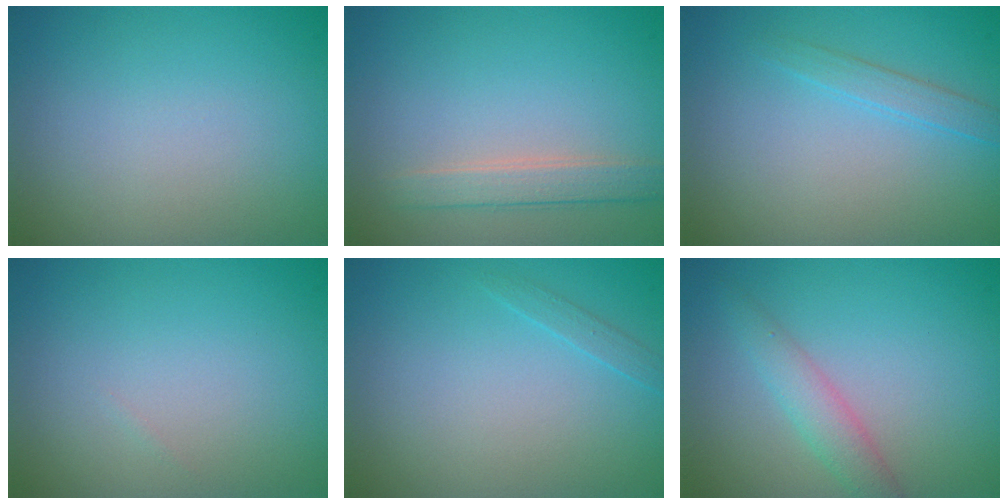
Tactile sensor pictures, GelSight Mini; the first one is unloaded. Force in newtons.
{"total": 2.3, "press": 2.3, "slide": 0.3}
{"total": 1.5, "press": 1.5, "slide": 0.1}
{"total": 0.0}
{"total": 0.8, "press": 0.8, "slide": 0.1}
{"total": 2.3, "press": 2.3, "slide": 0.0}